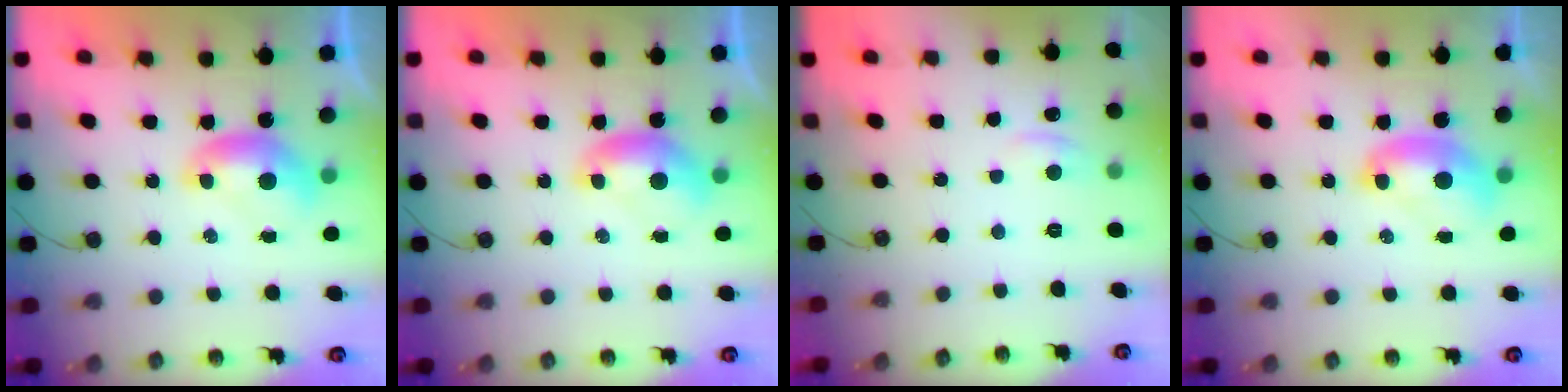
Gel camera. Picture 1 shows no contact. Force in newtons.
{"total": 0.0}
{"total": 0.8, "press": 0.0, "slide": 0.8}
{"total": 2.2, "press": 2.2, "slide": 0.1}